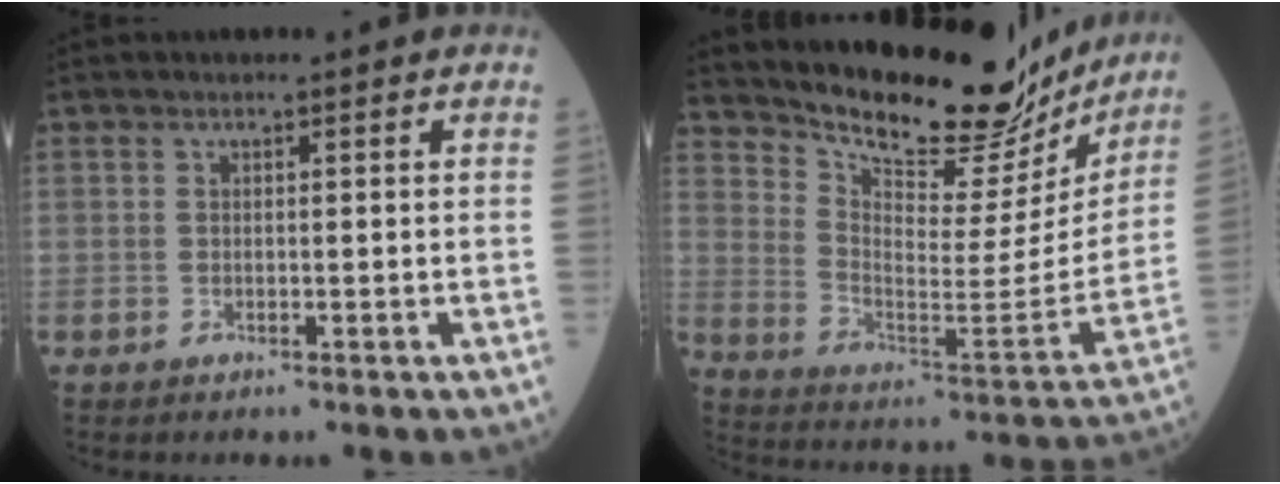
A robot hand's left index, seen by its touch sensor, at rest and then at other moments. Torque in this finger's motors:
{"motor_torque": [0.35, -0.39, 0.68, 0.10]}